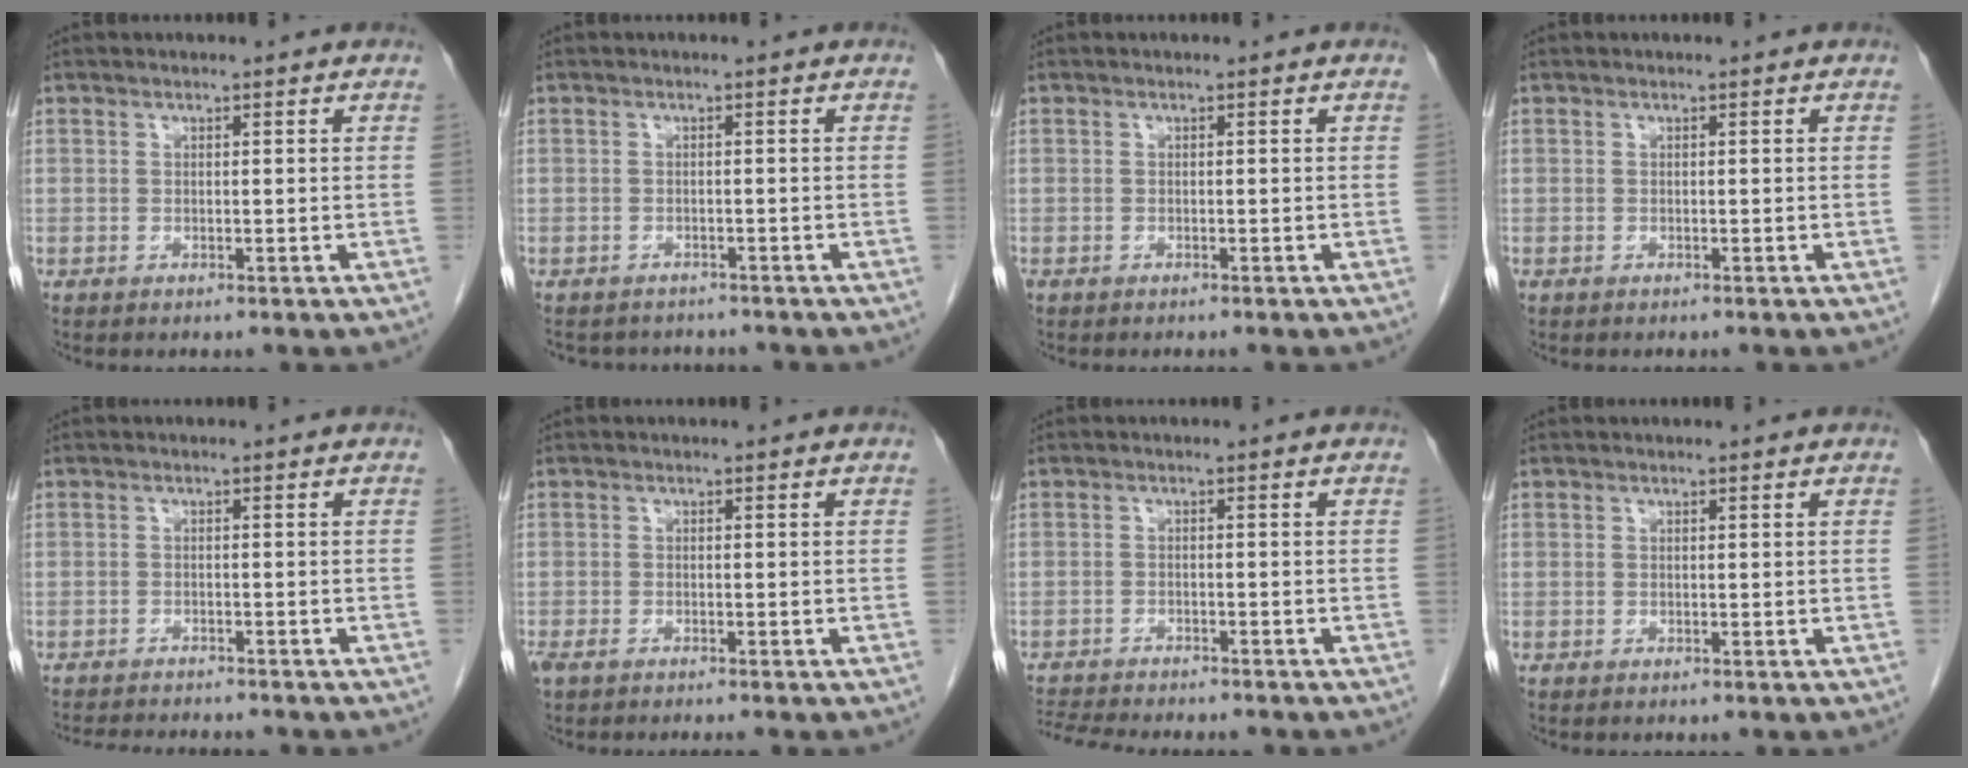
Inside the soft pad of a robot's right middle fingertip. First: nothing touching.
{"total": 4.8, "force": [-4.5, 1.6, 0.4], "torque": [-0.001, 0.000, -0.058]}
{"total": 0.9, "force": [-0.8, 0.3, 0.4], "torque": [-0.011, -0.002, -0.010]}
{"total": 0.0}
{"total": 8.5, "force": [-7.9, 1.2, 2.7], "torque": [-0.038, -0.007, -0.112]}
{"total": 3.9, "force": [-3.2, 0.7, 2.2], "torque": [-0.034, -0.010, -0.047]}
{"total": 11.2, "force": [-10.3, 1.7, 4.3], "torque": [-0.073, -0.008, -0.147]}
{"total": 0.0}